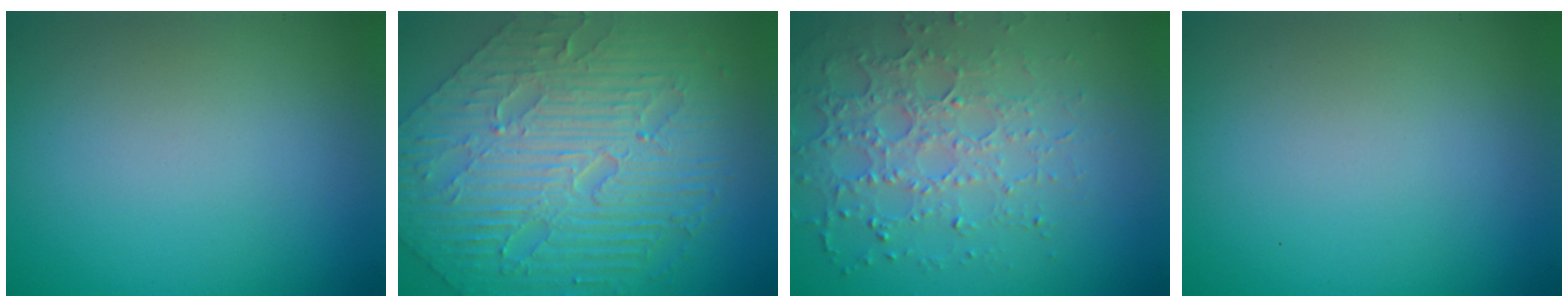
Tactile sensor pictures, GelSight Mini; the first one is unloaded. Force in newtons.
{"total": 10.4, "press": 7.1, "slide": 7.6}
{"total": 4.2, "press": 3.8, "slide": 1.6}
{"total": 0.0}